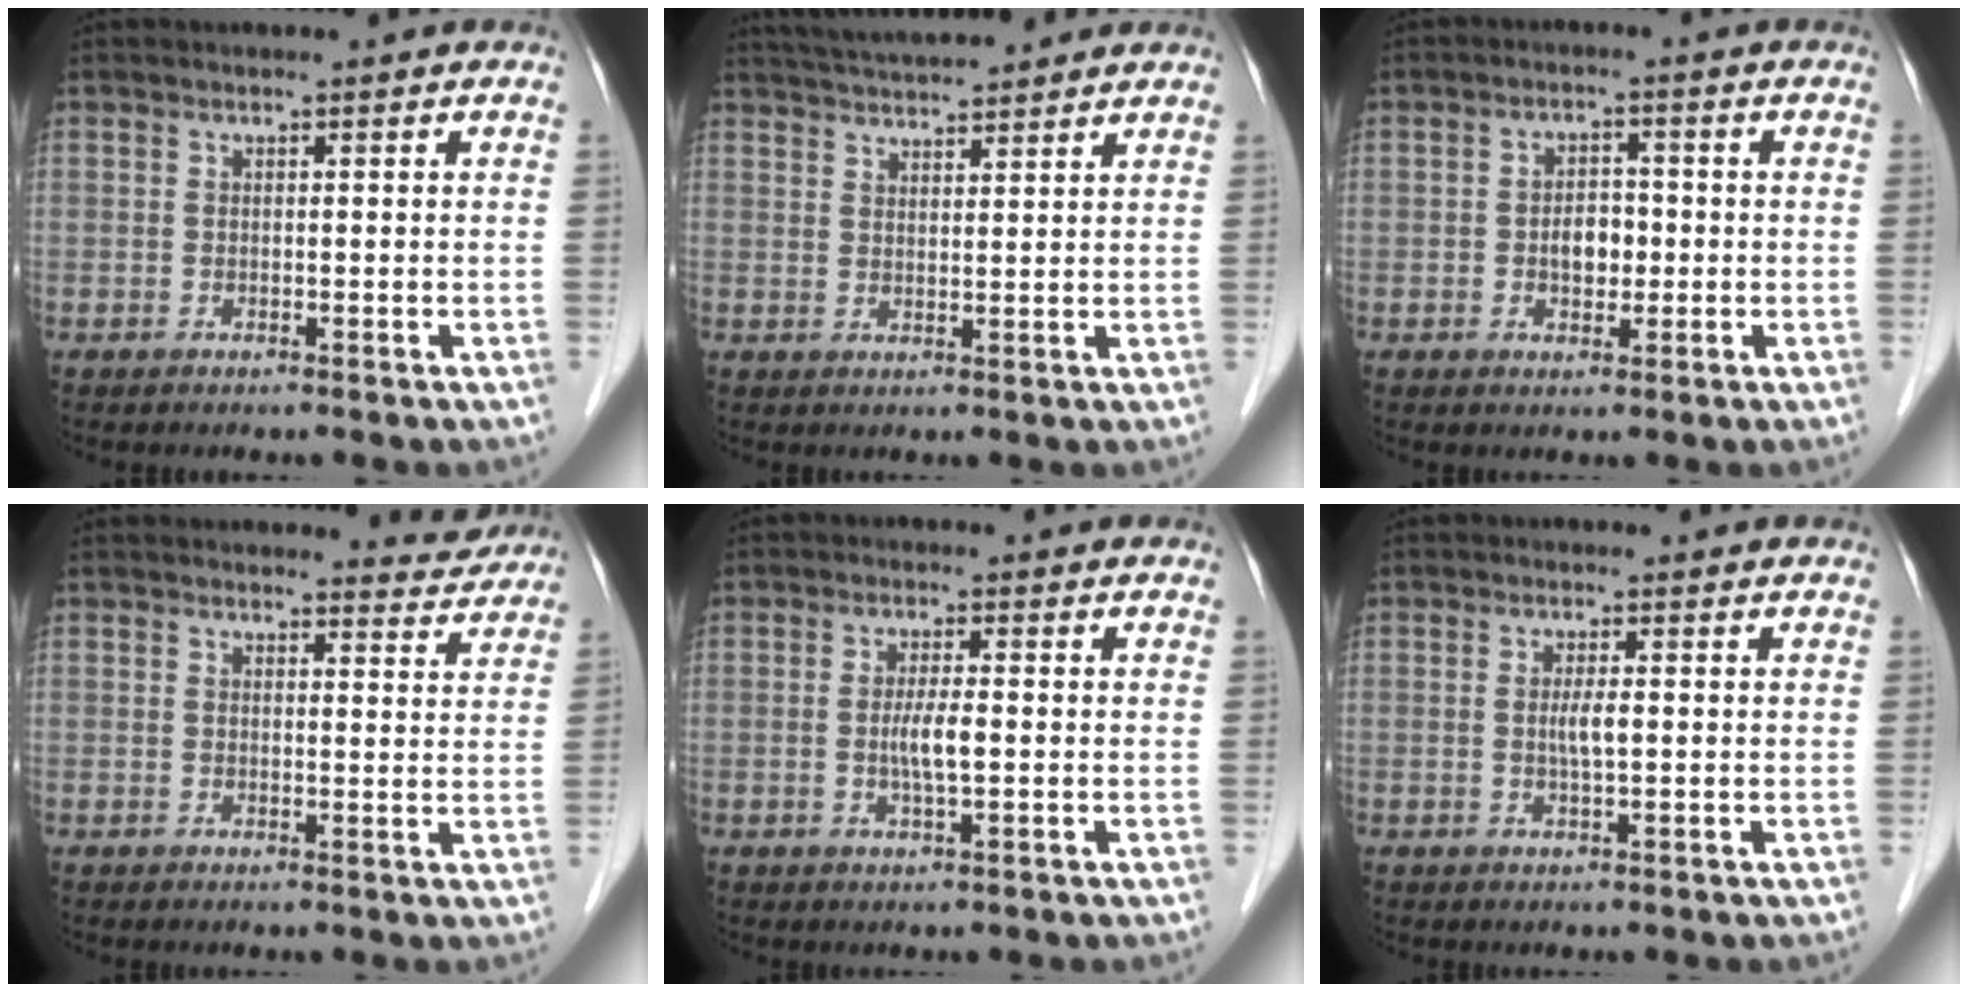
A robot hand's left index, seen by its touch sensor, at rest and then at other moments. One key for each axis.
{"total": 10.3, "fx": 9.4, "fy": 1.0, "fz": 3.9, "tx": -0.068, "ty": 0.030, "tz": 0.141}
{"total": 3.7, "fx": -0.6, "fy": 2.4, "fz": 2.7, "tx": -0.046, "ty": 0.008, "tz": -0.008}
{"total": 3.9, "fx": 3.9, "fy": 0.5, "fz": -0.2, "tx": 0.002, "ty": -0.016, "tz": 0.036}
{"total": 3.4, "fx": -0.4, "fy": 0.4, "fz": 3.4, "tx": -0.069, "ty": -0.003, "tz": -0.007}
{"total": 2.2, "fx": 0.0, "fy": 0.2, "fz": 2.1, "tx": -0.043, "ty": -0.002, "tz": 0.001}